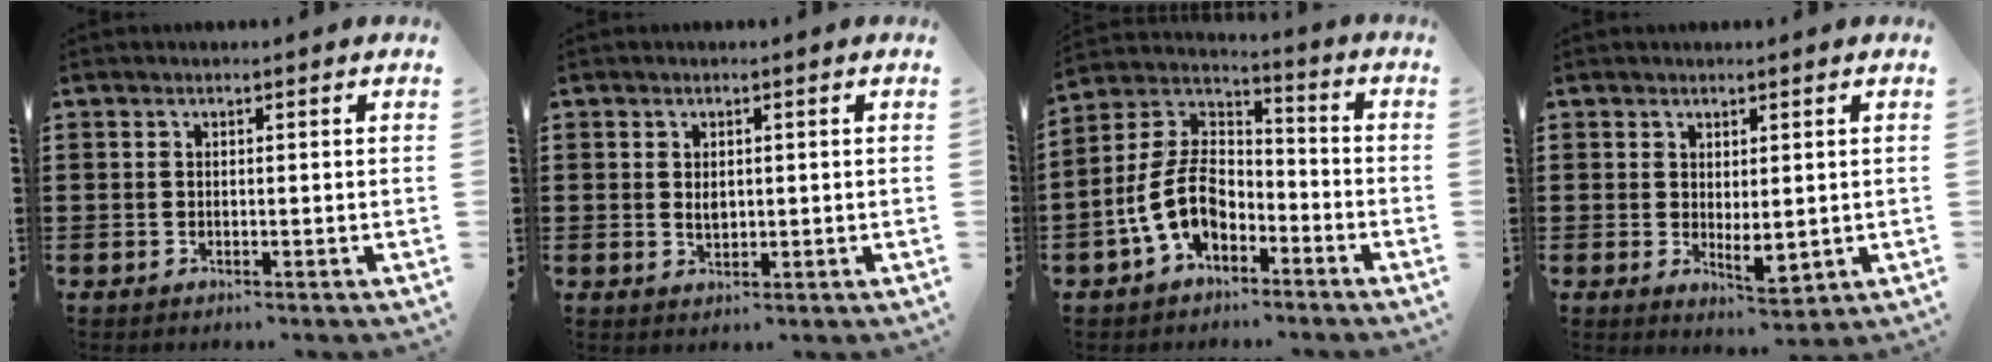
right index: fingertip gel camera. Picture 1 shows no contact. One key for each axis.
{"total": 1.5, "fx": 0.4, "fy": 1.0, "fz": 1.1, "tx": -0.022, "ty": 0.008, "tz": 0.007}
{"total": 9.8, "fx": -3.9, "fy": 6.1, "fz": 6.6, "tx": -0.172, "ty": -0.003, "tz": -0.083}
{"total": 2.9, "fx": 0.7, "fy": 1.5, "fz": 2.4, "tx": -0.036, "ty": 0.000, "tz": 0.014}